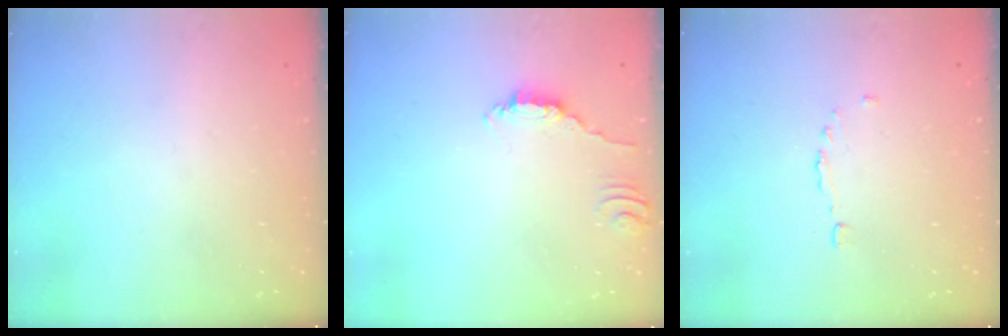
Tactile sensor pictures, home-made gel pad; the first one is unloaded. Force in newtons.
{"total": 2.6, "press": 2.6, "slide": 0.4}
{"total": 1.1, "press": 0.8, "slide": 0.7}